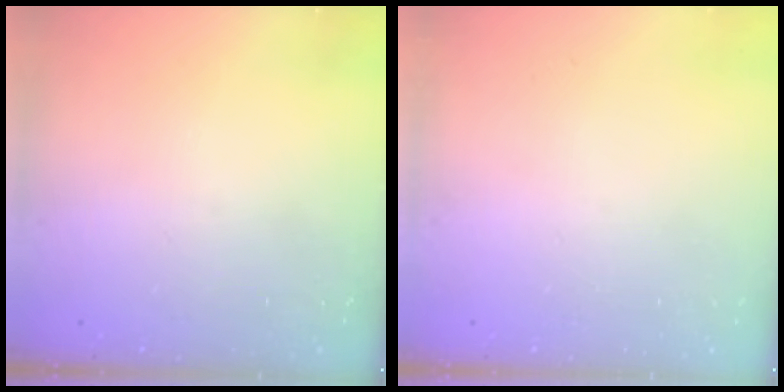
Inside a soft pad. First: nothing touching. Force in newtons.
{"total": 0.0}